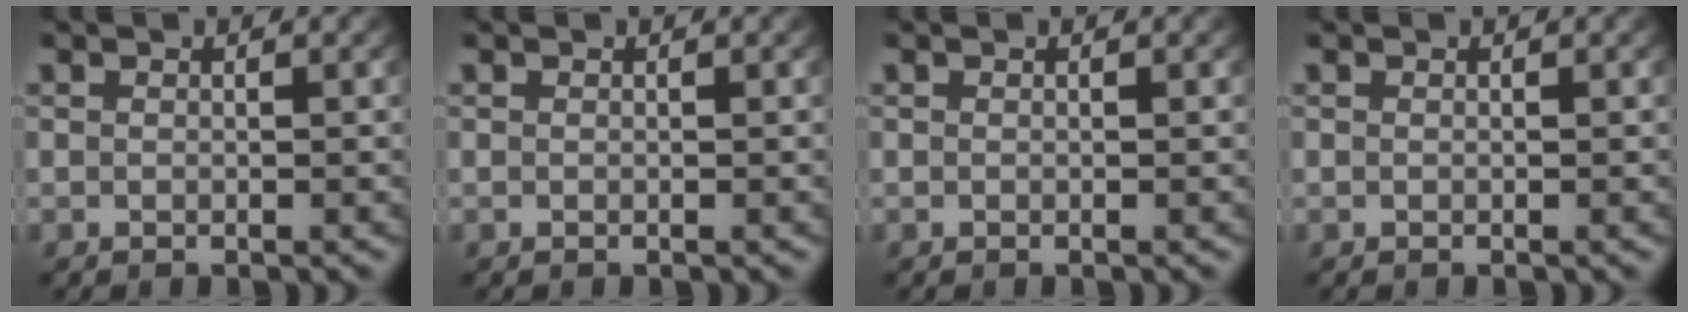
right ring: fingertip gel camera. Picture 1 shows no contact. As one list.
[{"total": 0.0}, {"total": 0.0}, {"total": 0.0}]